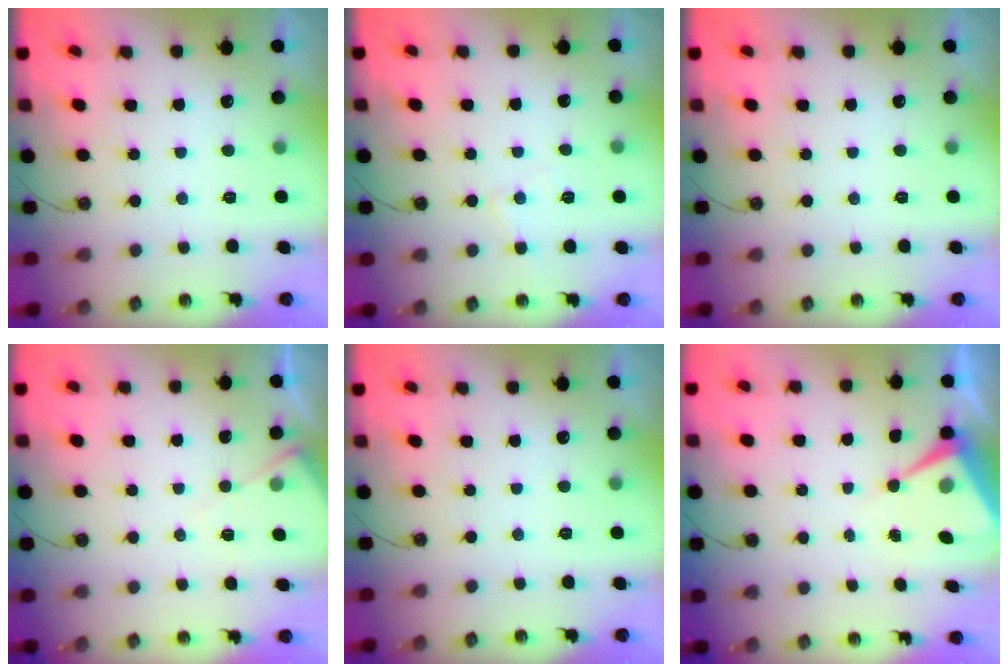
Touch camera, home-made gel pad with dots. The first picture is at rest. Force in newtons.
{"total": 4.8, "press": 4.8, "slide": 0.7}
{"total": 0.0}
{"total": 7.0, "press": 6.9, "slide": 0.6}
{"total": 0.0}
{"total": 6.7, "press": 6.7, "slide": 0.2}